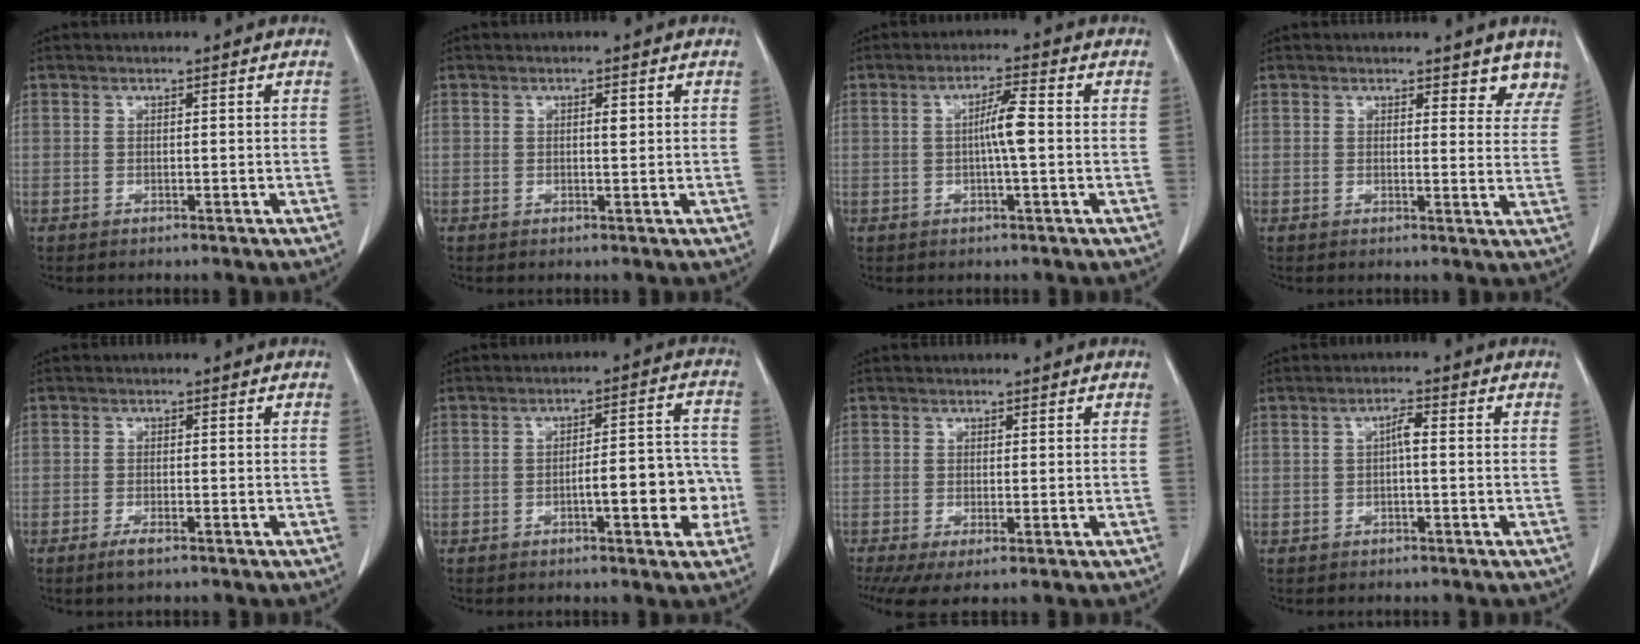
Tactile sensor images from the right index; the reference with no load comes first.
{"total": 1.1, "force": [0.4, 0.2, 1.0], "torque": [-0.012, 0.003, 0.009]}
{"total": 4.3, "force": [0.0, 0.1, 4.3], "torque": [-0.073, 0.007, 0.003]}
{"total": 5.6, "force": [4.9, 2.1, 1.6], "torque": [0.009, -0.017, 0.038]}
{"total": 2.1, "force": [-1.5, 0.4, 1.5], "torque": [-0.031, -0.003, -0.028]}
{"total": 8.8, "force": [-2.5, 2.2, 8.2], "torque": [-0.103, 0.026, -0.027]}
{"total": 4.7, "force": [-2.2, 1.5, 3.9], "torque": [-0.067, -0.015, -0.038]}
{"total": 2.2, "force": [-0.1, 0.5, 2.2], "torque": [-0.037, 0.005, -0.003]}